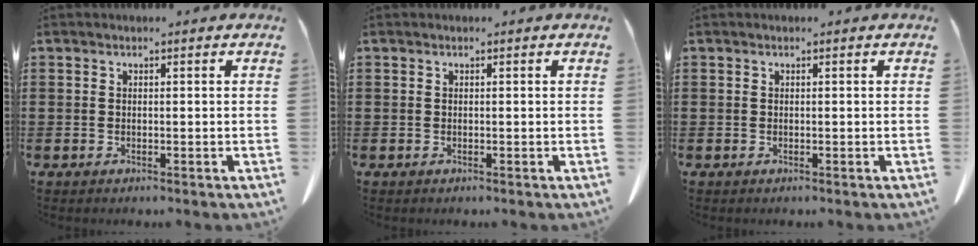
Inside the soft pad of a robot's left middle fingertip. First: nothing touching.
{"total": 0.0}
{"total": 0.0}